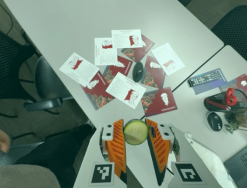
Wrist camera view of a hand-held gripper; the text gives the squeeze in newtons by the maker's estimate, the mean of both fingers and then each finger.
{"total": 13.0, "left": 13.5, "right": 12.5}